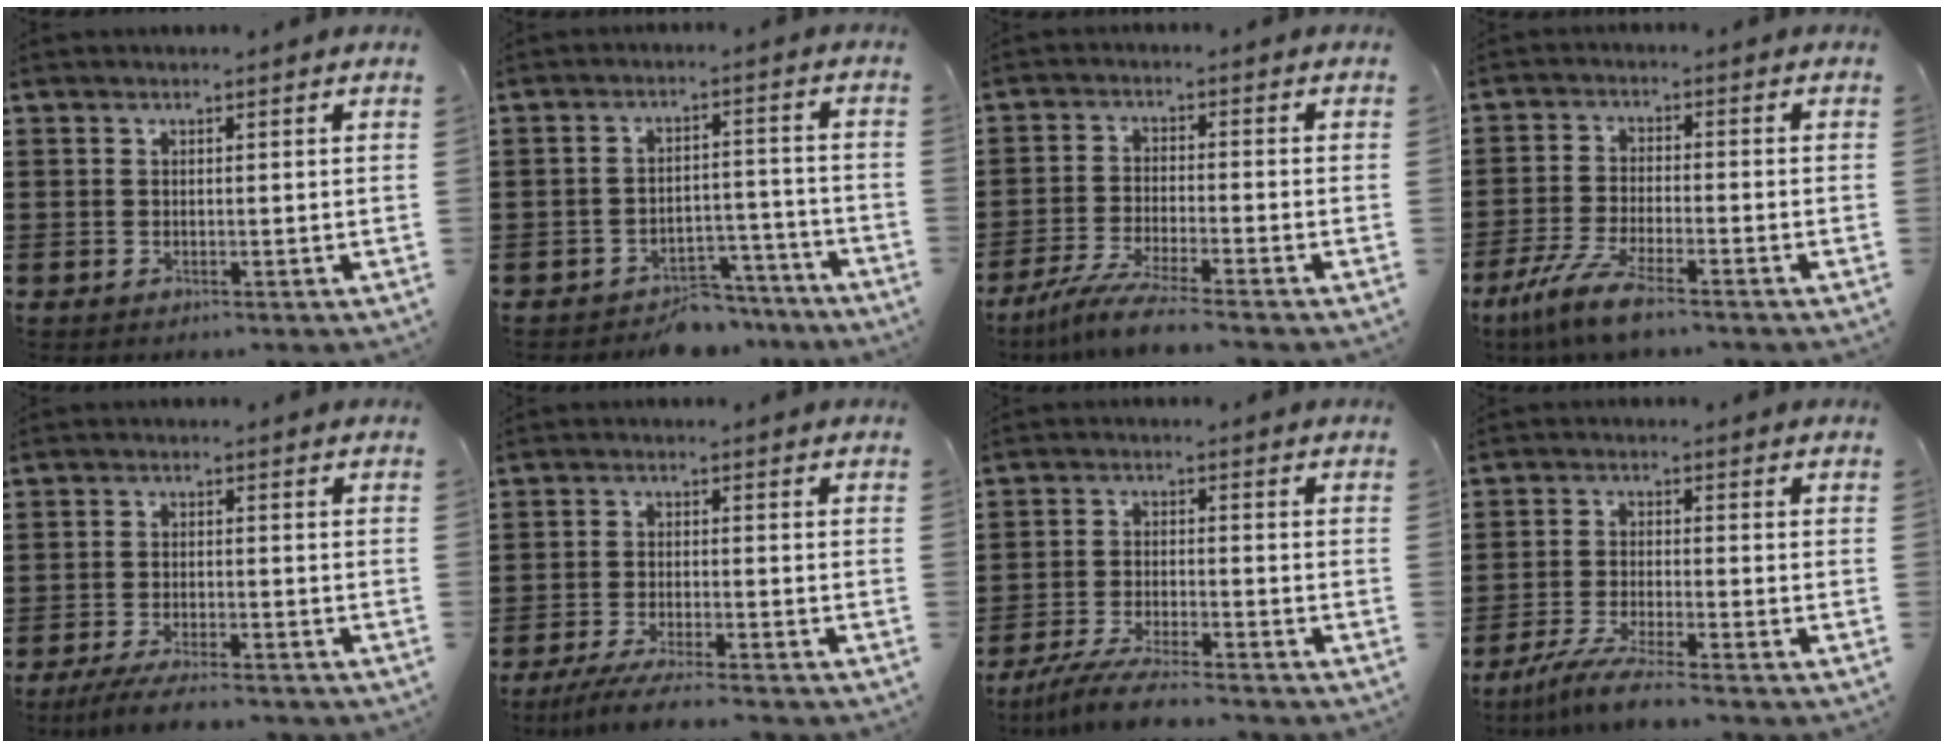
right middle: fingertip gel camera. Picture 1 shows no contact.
{"total": 5.4, "force": [-5.1, 1.6, 0.7], "torque": [-0.008, 0.020, -0.101]}
{"total": 5.8, "force": [-5.0, -0.4, 2.9], "torque": [-0.072, -0.023, -0.099]}
{"total": 6.4, "force": [-5.0, 0.4, 4.1], "torque": [-0.099, -0.018, -0.099]}
{"total": 4.1, "force": [-3.6, 0.2, 1.8], "torque": [-0.043, -0.009, -0.072]}
{"total": 4.3, "force": [-3.8, -0.2, 1.9], "torque": [-0.045, -0.014, -0.076]}
{"total": 5.8, "force": [-5.2, 0.0, 2.5], "torque": [-0.061, -0.016, -0.102]}
{"total": 5.1, "force": [-4.3, -0.4, 2.8], "torque": [-0.066, -0.019, -0.084]}